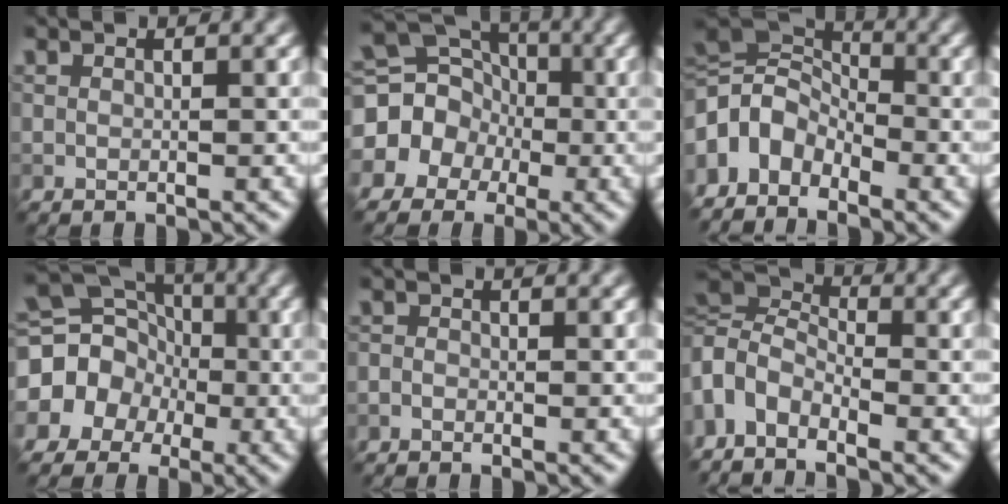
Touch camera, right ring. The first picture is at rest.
{"total": 9.3, "force": [-0.8, 8.6, 3.6], "torque": [-0.080, 0.027, -0.051]}
{"total": 6.2, "force": [-2.9, 4.3, 3.4], "torque": [-0.065, 0.009, -0.073]}
{"total": 11.3, "force": [-1.3, 10.4, 4.1], "torque": [-0.096, 0.021, -0.052]}
{"total": 0.7, "force": [-0.6, 0.4, 0.2], "torque": [-0.002, -0.003, -0.014]}
{"total": 5.1, "force": [-1.4, 3.4, 3.5], "torque": [-0.078, 0.003, -0.045]}